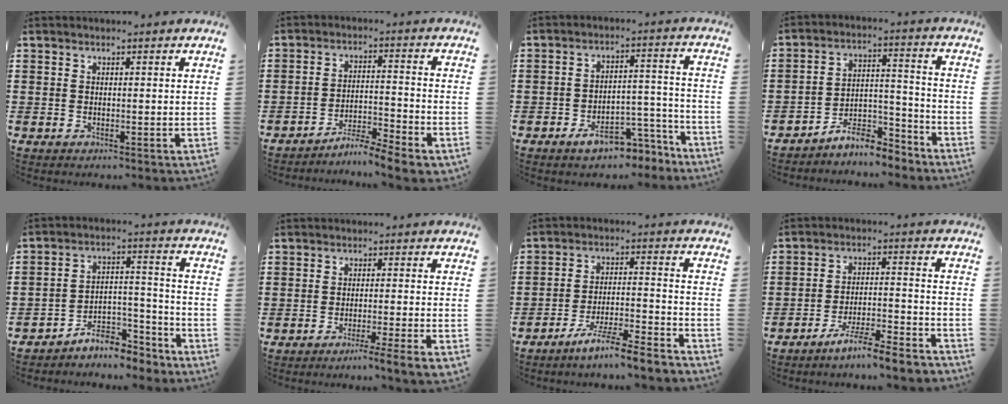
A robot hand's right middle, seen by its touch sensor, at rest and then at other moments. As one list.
[{"total": 5.5, "force": [-5.3, -0.3, 1.6], "torque": [-0.034, -0.006, -0.106]}, {"total": 6.5, "force": [-5.5, 2.0, 2.9], "torque": [-0.042, 0.017, -0.098]}, {"total": 7.5, "force": [-7.2, 1.2, 1.8], "torque": [-0.029, 0.019, -0.139]}, {"total": 6.6, "force": [-6.3, 1.7, 1.2], "torque": [-0.014, 0.019, -0.123]}, {"total": 3.5, "force": [-2.7, -0.8, 2.1], "torque": [-0.031, -0.015, -0.048]}, {"total": 6.9, "force": [-6.2, -0.5, 3.1], "torque": [-0.059, -0.010, -0.118]}, {"total": 6.3, "force": [-5.8, -0.5, 2.4], "torque": [-0.051, -0.011, -0.111]}]